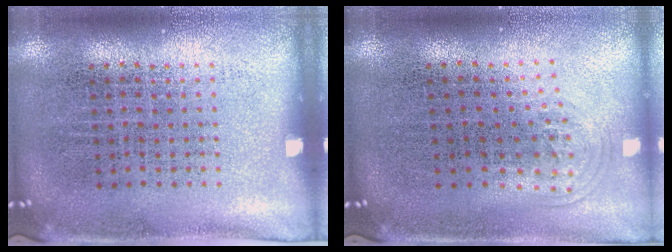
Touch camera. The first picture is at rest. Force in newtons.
{"total": 1.0, "press": 0.7, "slide": 0.7}